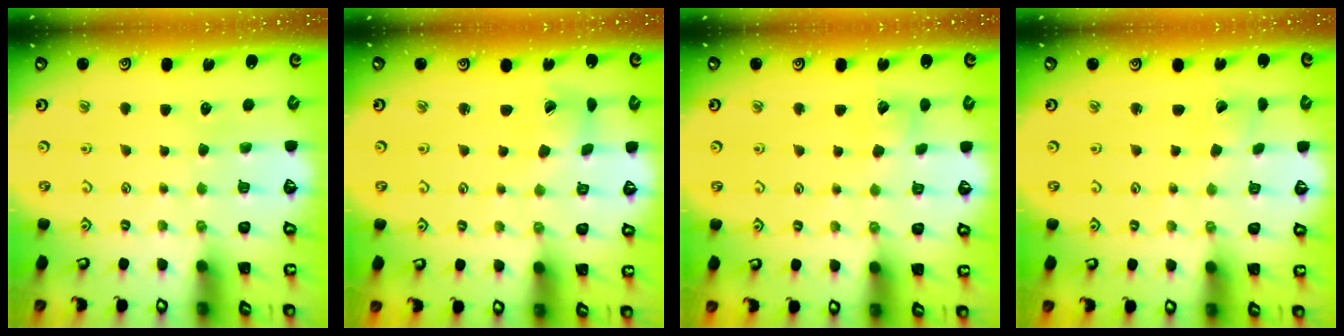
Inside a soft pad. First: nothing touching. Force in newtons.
{"total": 3.0, "press": 2.9, "slide": 0.5}
{"total": 2.9, "press": 2.9, "slide": 0.3}
{"total": 2.0, "press": 2.0, "slide": 0.2}